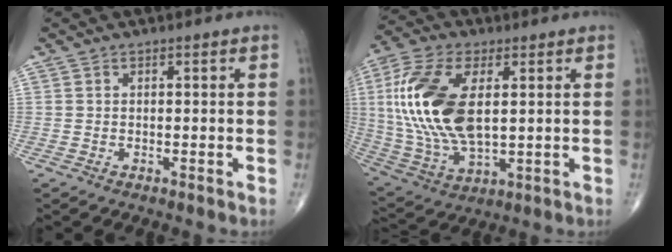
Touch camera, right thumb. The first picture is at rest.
{"total": 20.0, "force": [3.2, 10.2, 16.9], "torque": [-0.362, -0.011, 0.063]}